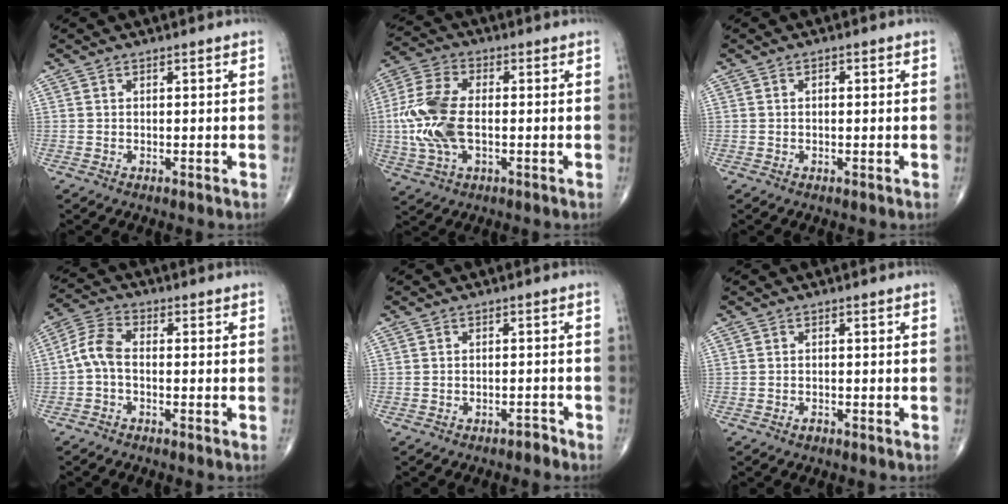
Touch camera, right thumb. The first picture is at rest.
{"total": 13.0, "force": [-1.0, 7.0, 10.9], "torque": [-0.250, 0.010, -0.022]}
{"total": 0.9, "force": [0.1, 0.4, 0.7], "torque": [-0.012, 0.002, 0.000]}
{"total": 5.5, "force": [-1.1, 2.9, 4.5], "torque": [-0.099, 0.020, -0.034]}
{"total": 1.5, "force": [-1.3, 0.6, 0.3], "torque": [-0.003, 0.011, -0.019]}
{"total": 0.9, "force": [-0.6, 0.5, 0.4], "torque": [-0.006, 0.004, -0.011]}